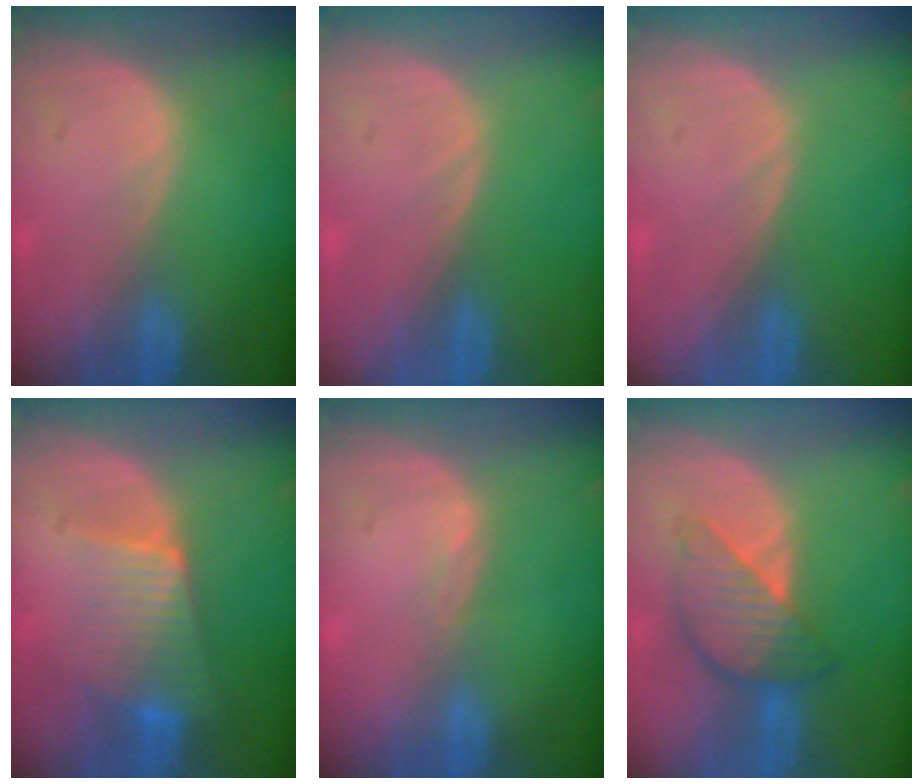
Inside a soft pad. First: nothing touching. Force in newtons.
{"total": 0.0}
{"total": 0.0}
{"total": 6.7, "press": 6.2, "slide": 2.4}
{"total": 1.0, "press": 0.7, "slide": 0.7}
{"total": 6.2, "press": 6.2, "slide": 0.4}